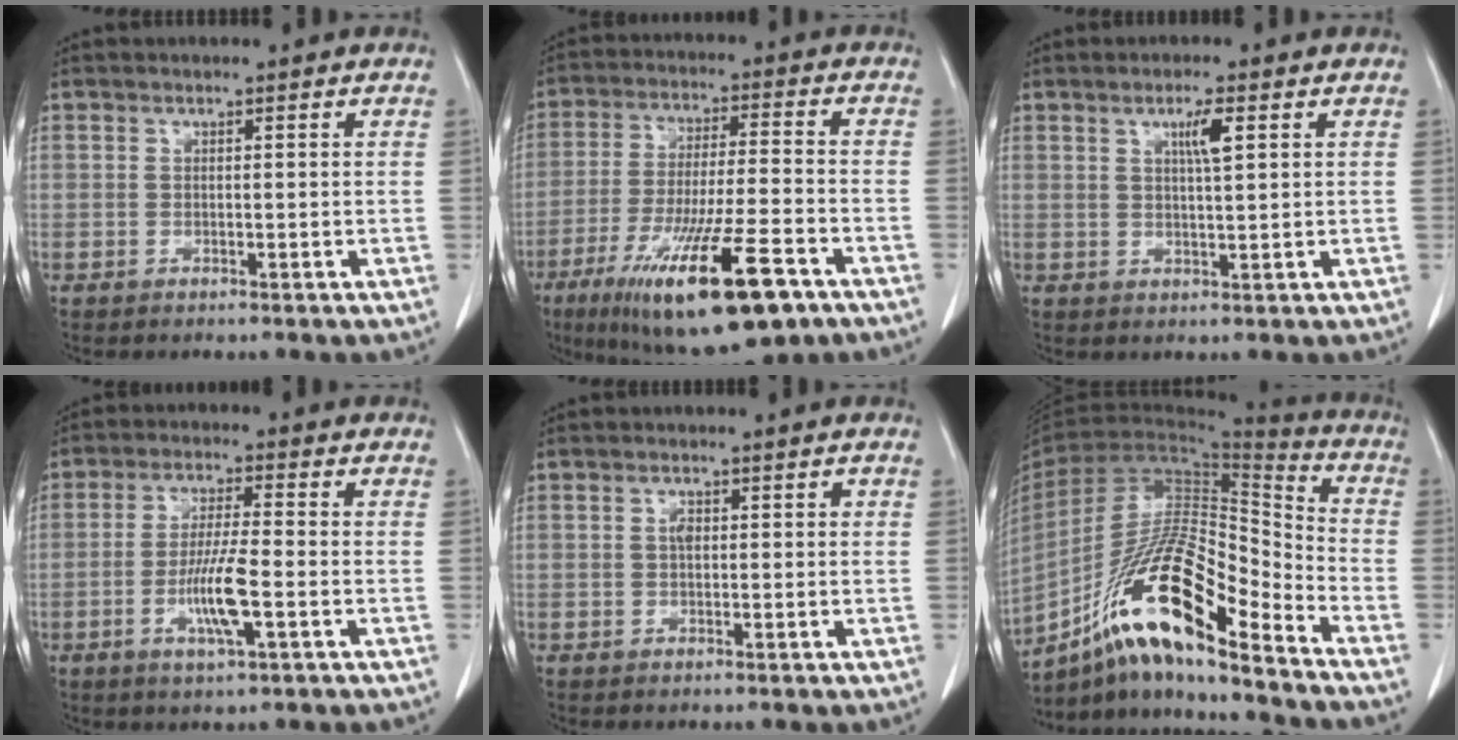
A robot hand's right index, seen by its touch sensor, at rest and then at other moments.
{"total": 19.1, "force": [-10.8, 3.0, 15.5], "torque": [-0.264, -0.035, -0.175]}
{"total": 3.5, "force": [1.4, 0.2, 3.2], "torque": [-0.054, -0.001, 0.023]}
{"total": 7.7, "force": [-2.3, 0.6, 7.4], "torque": [-0.142, -0.008, -0.044]}
{"total": 1.8, "force": [0.2, 1.0, 1.4], "torque": [-0.026, 0.008, 0.004]}
{"total": 19.2, "force": [-12.2, 3.1, 14.6], "torque": [-0.287, -0.001, -0.218]}